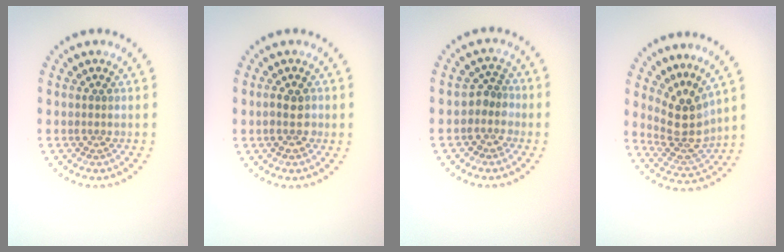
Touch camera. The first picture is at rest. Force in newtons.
{"total": 1.9, "press": 1.8, "slide": 0.5}
{"total": 1.9, "press": 1.5, "slide": 1.2}
{"total": 3.9, "press": 3.2, "slide": 2.1}